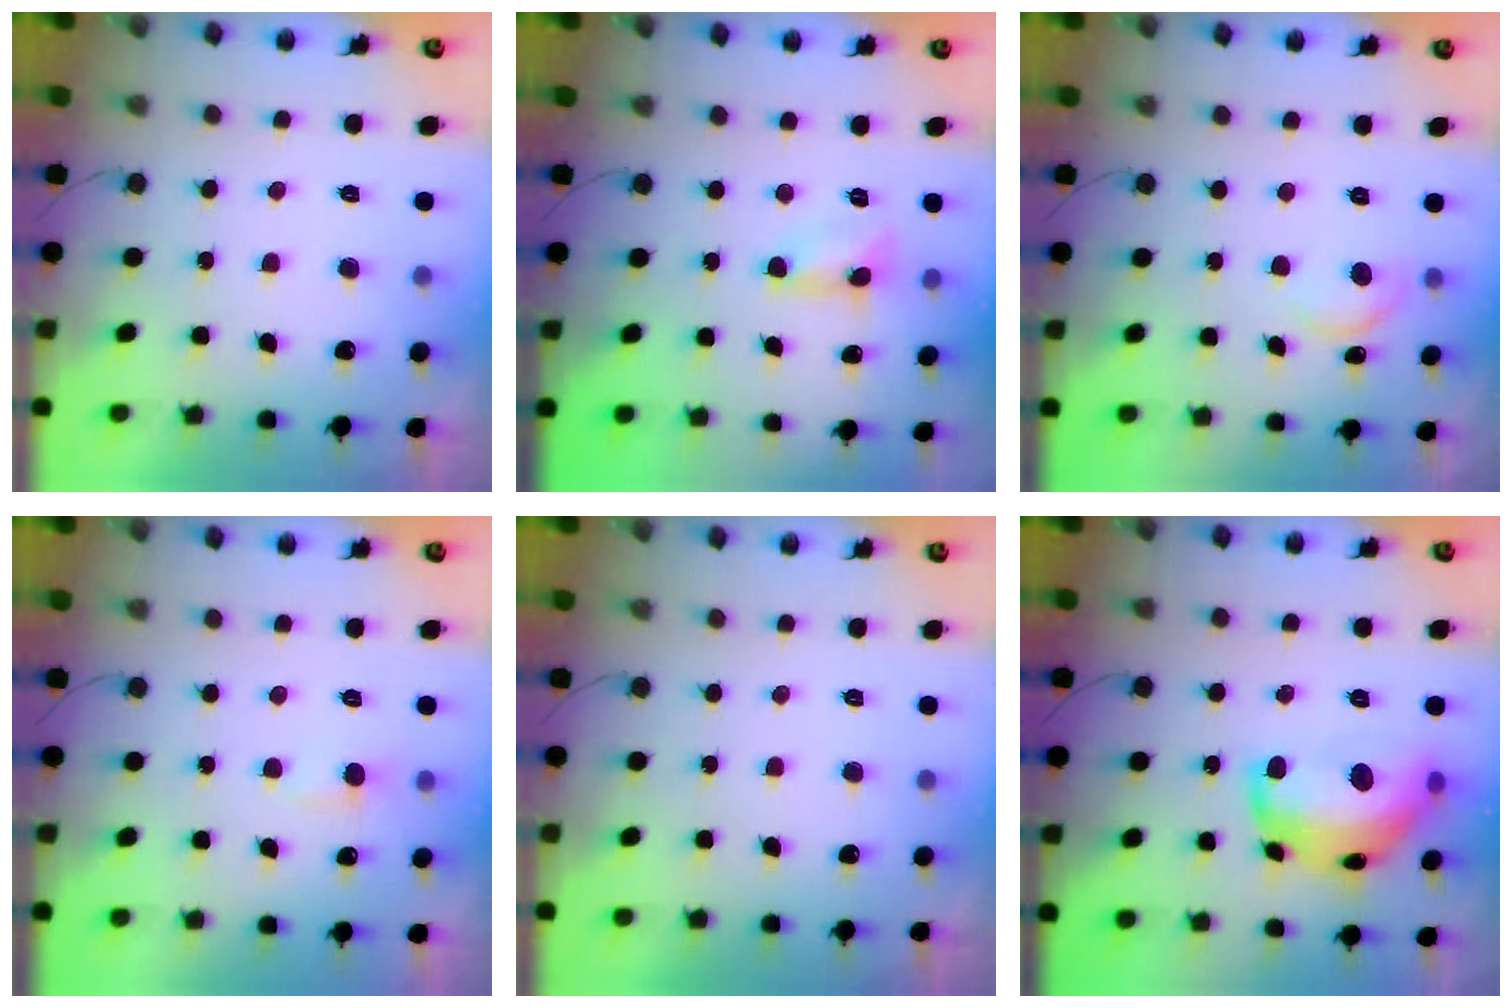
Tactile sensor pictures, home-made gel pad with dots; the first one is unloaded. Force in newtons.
{"total": 1.0, "press": 1.0, "slide": 0.1}
{"total": 6.6, "press": 6.6, "slide": 0.6}
{"total": 3.8, "press": 3.7, "slide": 0.5}
{"total": 0.0}
{"total": 17.8, "press": 17.8, "slide": 0.9}